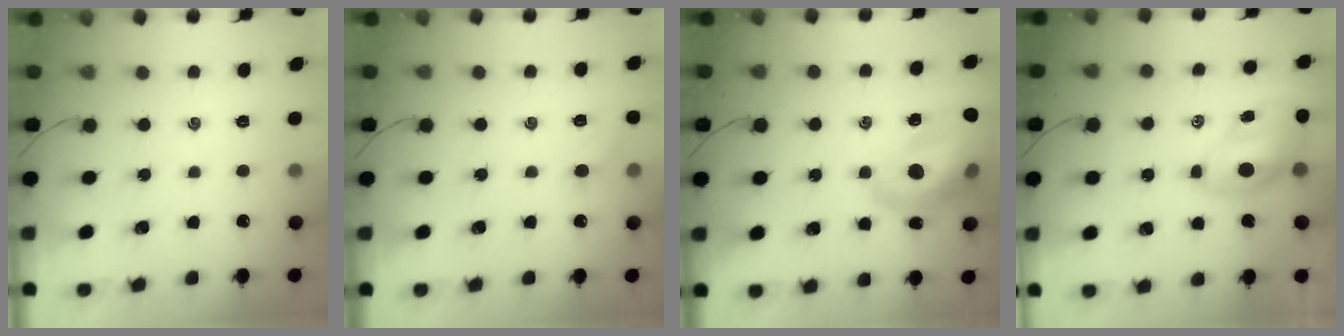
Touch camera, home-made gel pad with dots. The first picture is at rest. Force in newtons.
{"total": 4.8, "press": 4.7, "slide": 1.1}
{"total": 18.8, "press": 18.6, "slide": 2.9}
{"total": 6.8, "press": 6.6, "slide": 1.7}